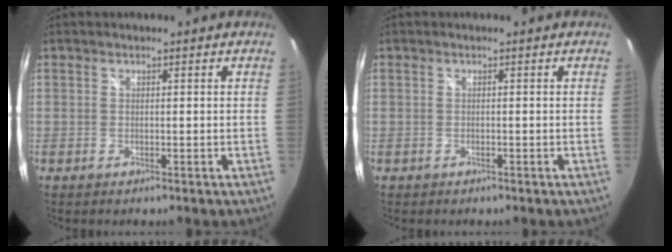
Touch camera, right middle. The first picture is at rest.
{"total": 0.9, "force": [-0.5, 0.7, 0.2], "torque": [-0.008, -0.002, -0.006]}